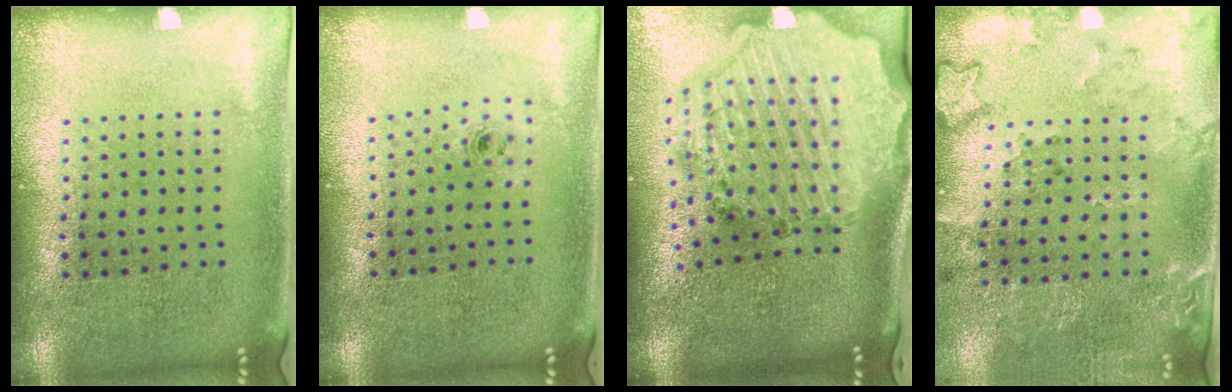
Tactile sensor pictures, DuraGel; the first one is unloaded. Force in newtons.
{"total": 0.5, "press": 0.2, "slide": 0.5}
{"total": 4.0, "press": 3.2, "slide": 2.4}
{"total": 1.9, "press": 1.5, "slide": 1.2}